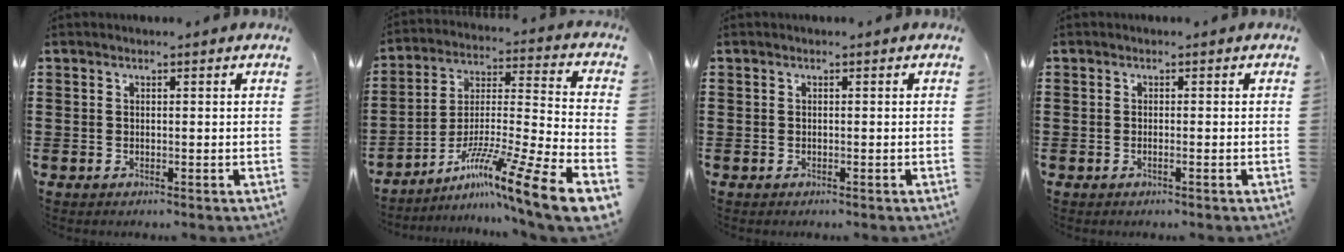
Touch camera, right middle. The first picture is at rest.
{"total": 12.0, "force": [-8.4, -0.4, 8.6], "torque": [-0.148, -0.004, -0.163]}
{"total": 0.8, "force": [-0.7, 0.3, 0.2], "torque": [-0.005, 0.001, -0.015]}
{"total": 0.9, "force": [-0.7, 0.1, 0.5], "torque": [-0.012, -0.002, -0.013]}